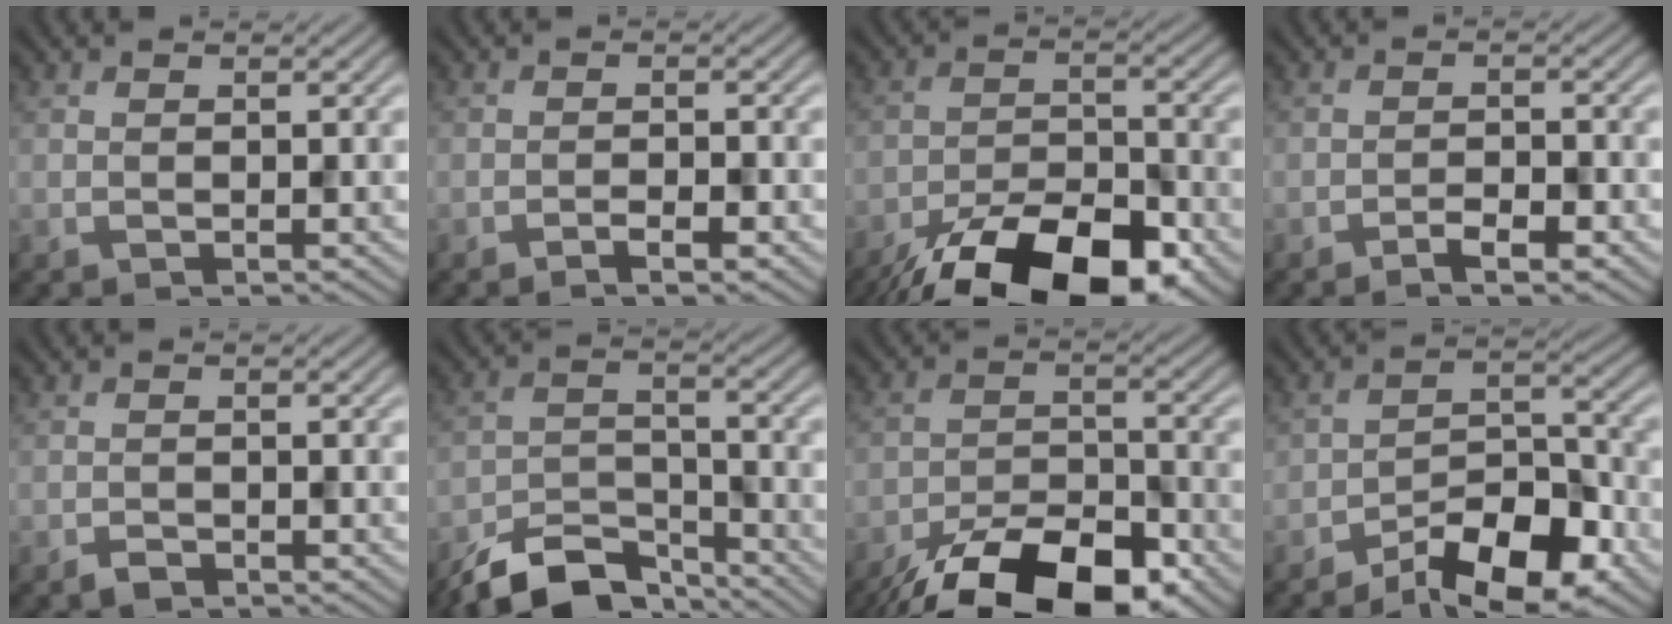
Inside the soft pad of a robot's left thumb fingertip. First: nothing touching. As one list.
[{"total": 2.1, "force": [-1.3, 0.5, 1.5], "torque": [-0.022, 0.003, -0.023]}, {"total": 16.3, "force": [-11.5, 6.5, 9.7], "torque": [-0.170, -0.039, -0.180]}, {"total": 2.9, "force": [-1.9, 1.0, 2.0], "torque": [-0.034, 0.002, -0.036]}, {"total": 1.1, "force": [-0.9, 0.5, 0.4], "torque": [-0.007, -0.001, -0.019]}, {"total": 8.9, "force": [-7.4, 3.2, 3.8], "torque": [-0.068, -0.006, -0.147]}, {"total": 14.8, "force": [-10.6, 5.8, 8.5], "torque": [-0.152, -0.033, -0.171]}, {"total": 10.7, "force": [-7.1, 4.7, 6.5], "torque": [-0.086, 0.005, -0.126]}]